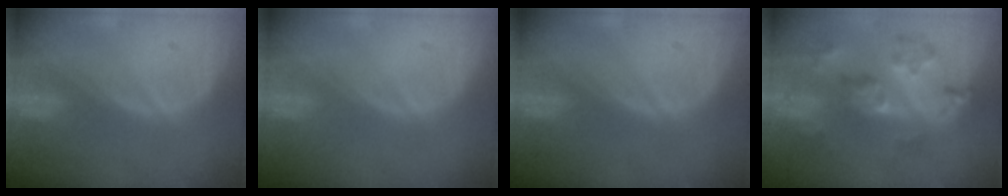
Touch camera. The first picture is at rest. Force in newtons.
{"total": 0.0}
{"total": 0.0}
{"total": 8.9, "press": 7.9, "slide": 4.2}